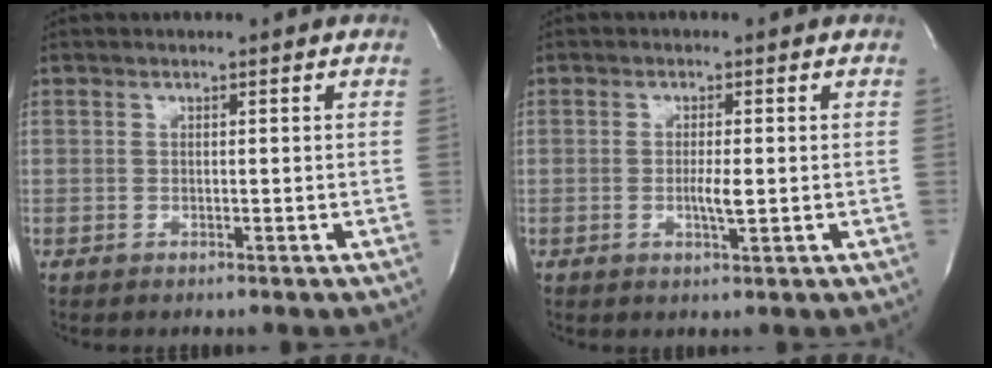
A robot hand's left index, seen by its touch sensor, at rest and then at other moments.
{"total": 2.6, "force": [-0.4, 0.3, 2.5], "torque": [-0.051, -0.005, -0.006]}